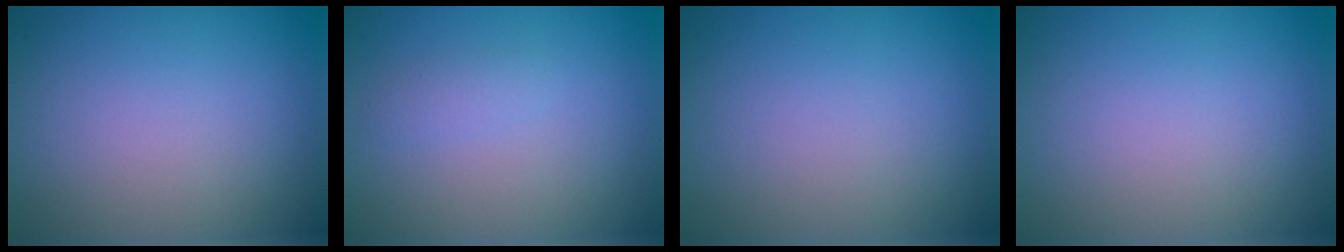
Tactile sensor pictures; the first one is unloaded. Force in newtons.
{"total": 1.0, "press": 1.0, "slide": 0.1}
{"total": 0.0}
{"total": 0.0}